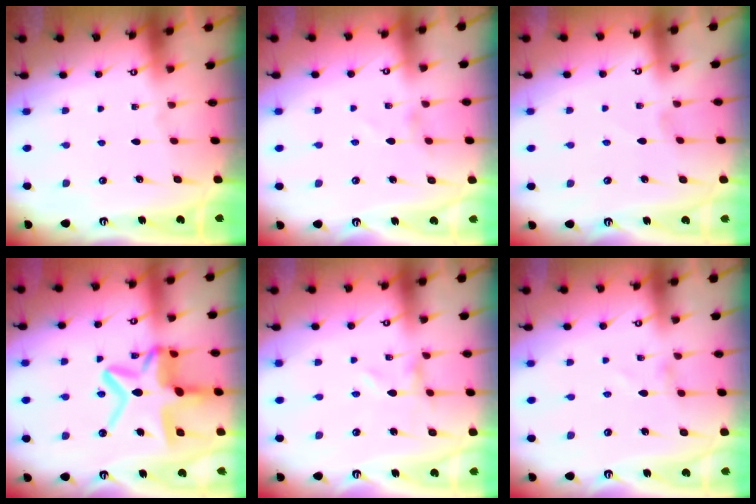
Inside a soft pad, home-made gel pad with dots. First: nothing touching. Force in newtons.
{"total": 0.6, "press": 0.5, "slide": 0.3}
{"total": 0.9, "press": 0.9, "slide": 0.1}
{"total": 17.6, "press": 17.6, "slide": 1.5}
{"total": 0.0}
{"total": 0.7, "press": 0.7, "slide": 0.1}